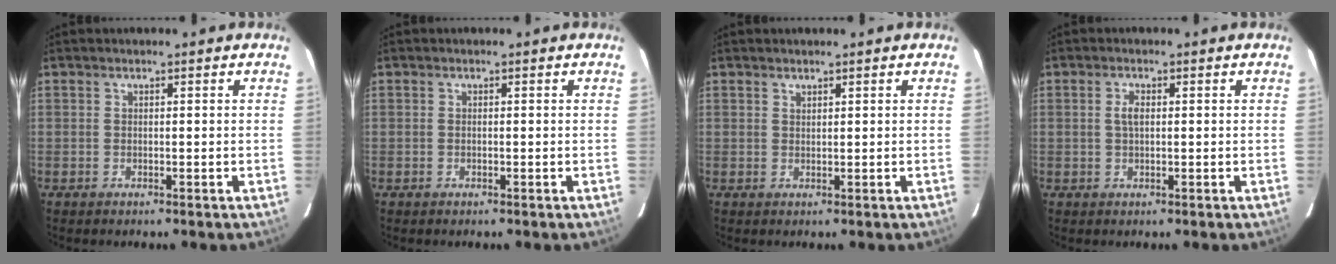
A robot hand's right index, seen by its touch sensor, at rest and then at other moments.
{"total": 0.0}
{"total": 0.7, "force": [0.7, 0.1, 0.1], "torque": [-0.003, 0.001, 0.013]}
{"total": 1.9, "force": [0.3, 0.7, 1.7], "torque": [-0.035, 0.003, 0.005]}